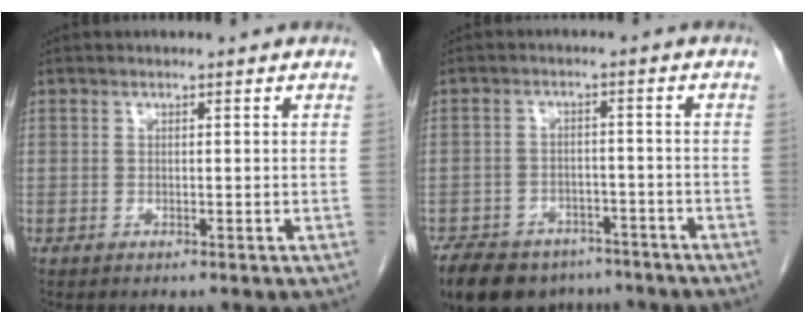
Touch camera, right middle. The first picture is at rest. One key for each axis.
{"total": 13.6, "fx": -10.3, "fy": 7.3, "fz": 5.0, "tx": -0.101, "ty": -0.001, "tz": -0.145}